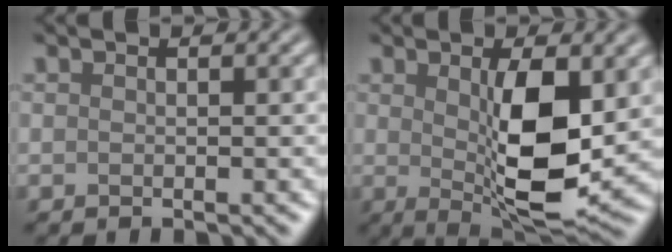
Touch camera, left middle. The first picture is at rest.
{"total": 7.7, "force": [0.3, 2.3, 7.4], "torque": [-0.125, -0.011, 0.018]}